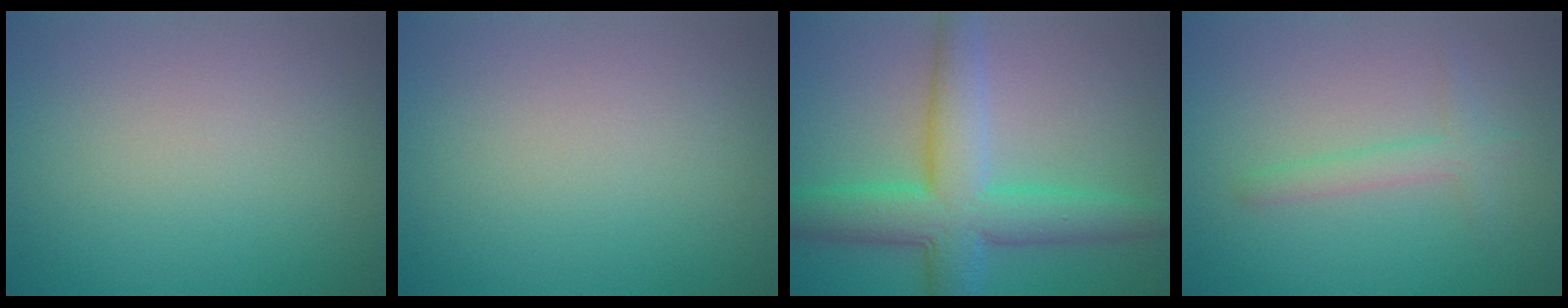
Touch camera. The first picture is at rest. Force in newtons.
{"total": 0.0}
{"total": 7.6, "press": 7.6, "slide": 0.1}
{"total": 1.8, "press": 1.8, "slide": 0.1}